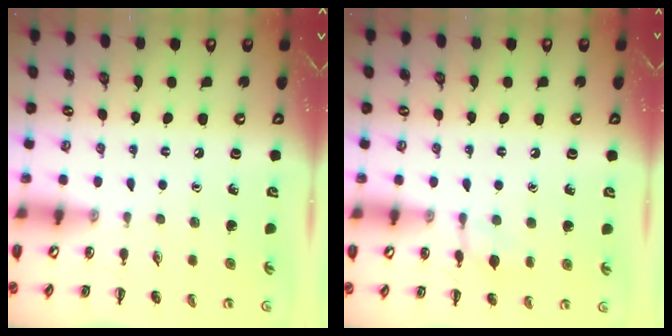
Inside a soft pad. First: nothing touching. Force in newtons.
{"total": 7.5, "press": 7.4, "slide": 1.4}